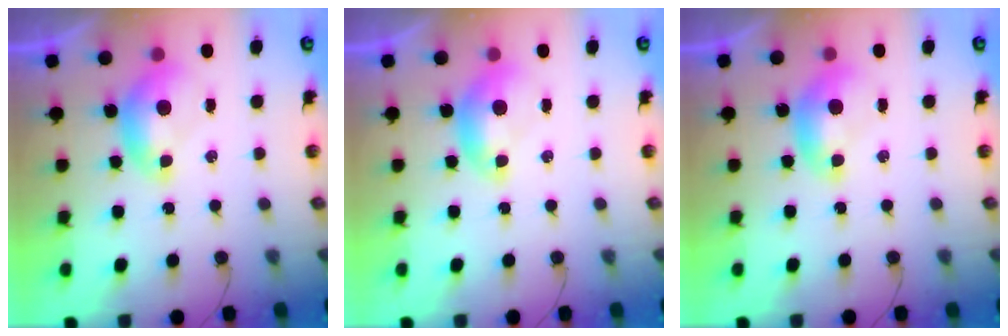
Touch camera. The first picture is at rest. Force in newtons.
{"total": 0.0}
{"total": 0.0}